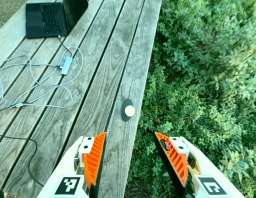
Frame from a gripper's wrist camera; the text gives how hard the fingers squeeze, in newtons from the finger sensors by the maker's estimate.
{"total": 0.0}